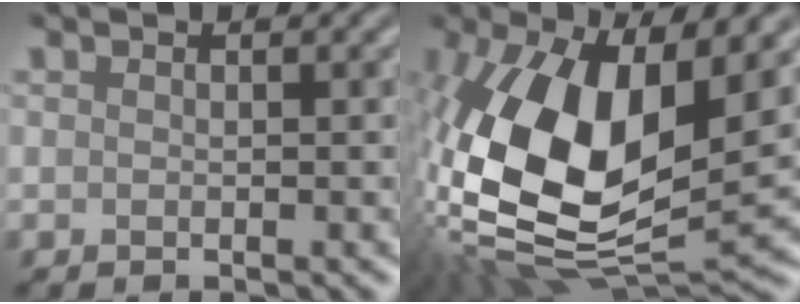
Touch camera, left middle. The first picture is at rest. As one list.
[{"total": 16.8, "force": [1.8, 8.5, 14.4], "torque": [-0.304, -0.003, 0.025]}]